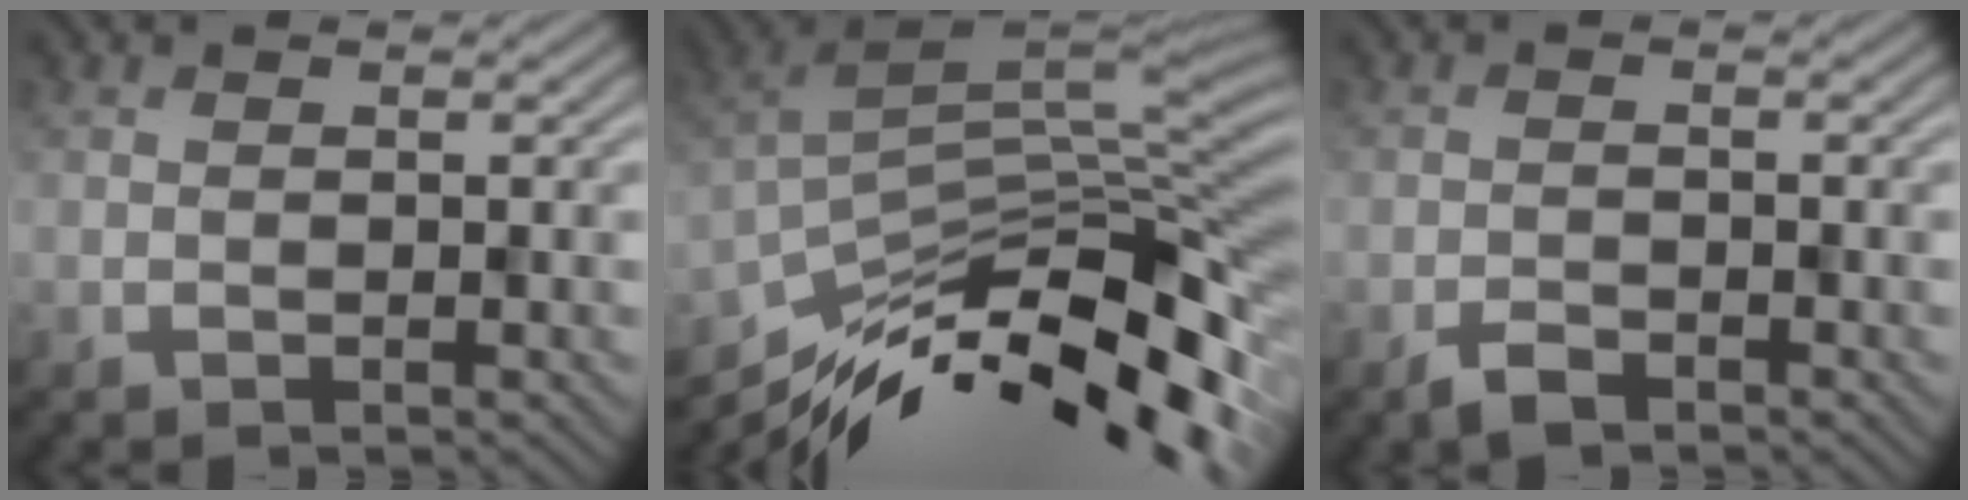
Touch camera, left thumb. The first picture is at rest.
{"total": 14.4, "force": [-8.6, 5.1, 10.3], "torque": [-0.227, -0.013, -0.140]}
{"total": 2.1, "force": [-1.6, 0.9, 1.1], "torque": [-0.021, -0.003, -0.031]}